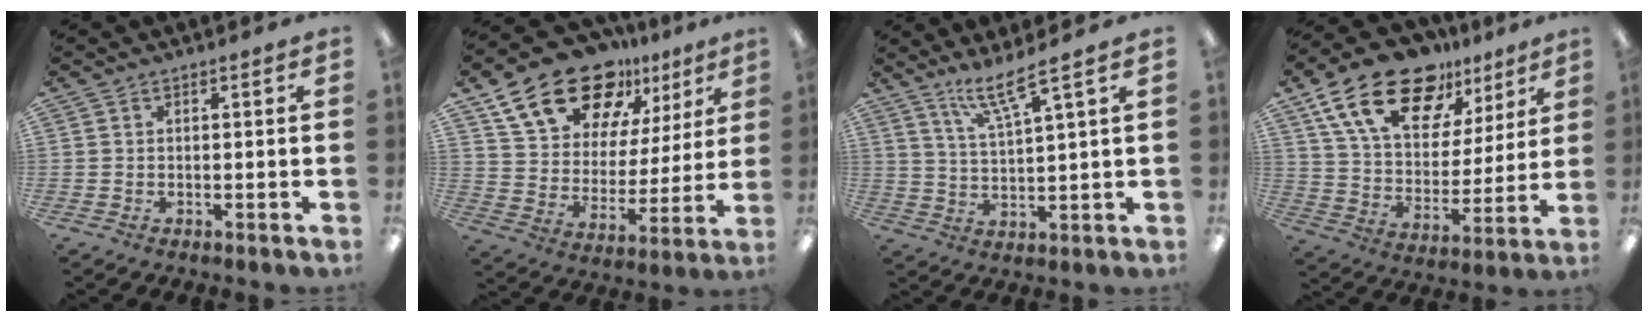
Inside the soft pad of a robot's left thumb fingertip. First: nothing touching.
{"total": 21.0, "force": [14.5, 11.6, 9.9], "torque": [-0.175, -0.080, 0.261]}
{"total": 7.9, "force": [6.0, 0.7, 5.2], "torque": [-0.108, -0.021, 0.104]}
{"total": 21.4, "force": [13.9, 11.3, 11.8], "torque": [-0.206, -0.073, 0.249]}